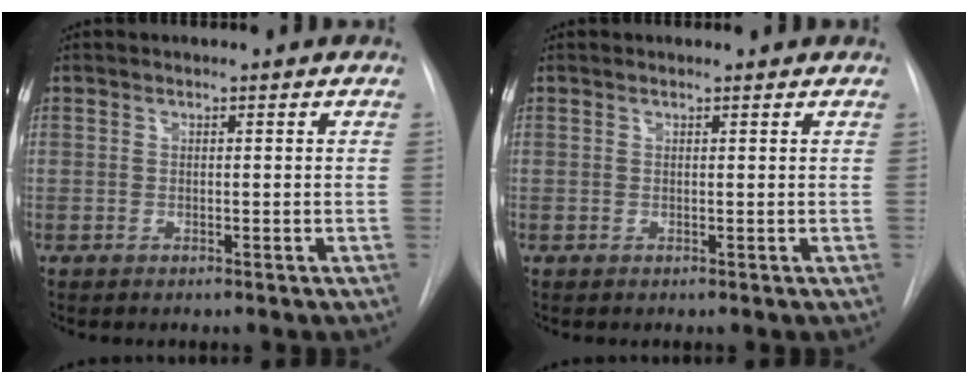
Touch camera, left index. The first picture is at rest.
{"total": 0.7, "force": [0.7, 0.1, 0.0], "torque": [-0.008, 0.004, 0.009]}